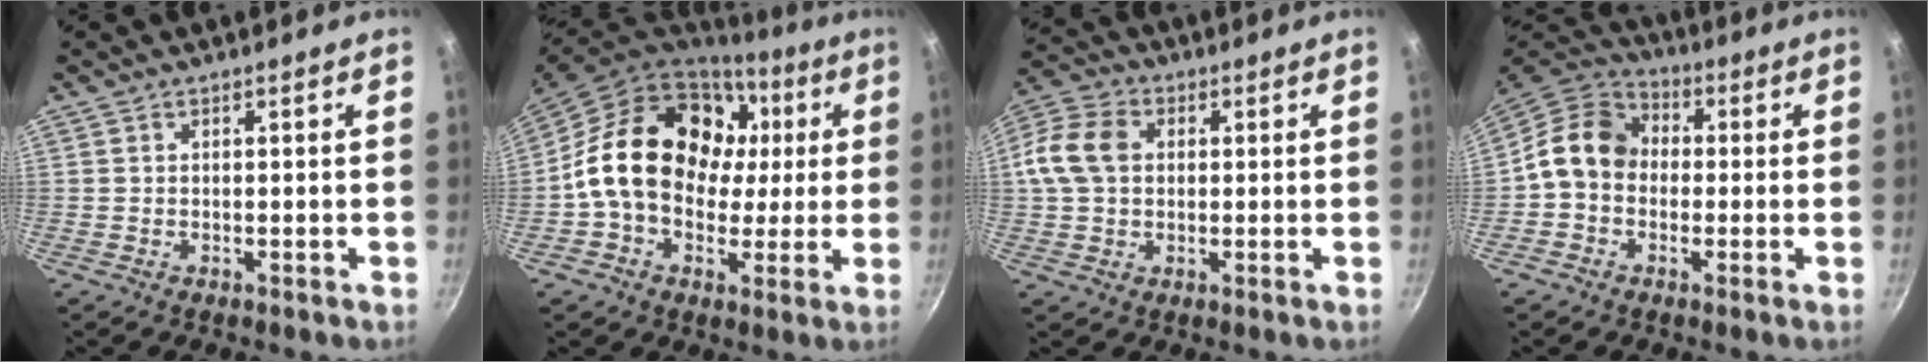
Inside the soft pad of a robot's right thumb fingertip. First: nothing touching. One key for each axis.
{"total": 21.7, "fx": 2.9, "fy": 16.5, "fz": 13.7, "tx": -0.205, "ty": 0.028, "tz": 0.044}
{"total": 10.5, "fx": 1.3, "fy": 7.8, "fz": 6.9, "tx": -0.126, "ty": 0.019, "tz": 0.009}
{"total": 11.4, "fx": -0.1, "fy": 9.4, "fz": 6.5, "tx": -0.082, "ty": 0.034, "tz": -0.027}